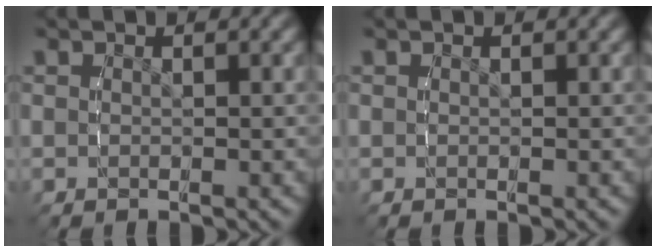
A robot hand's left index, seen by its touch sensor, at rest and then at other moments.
{"total": 0.0}